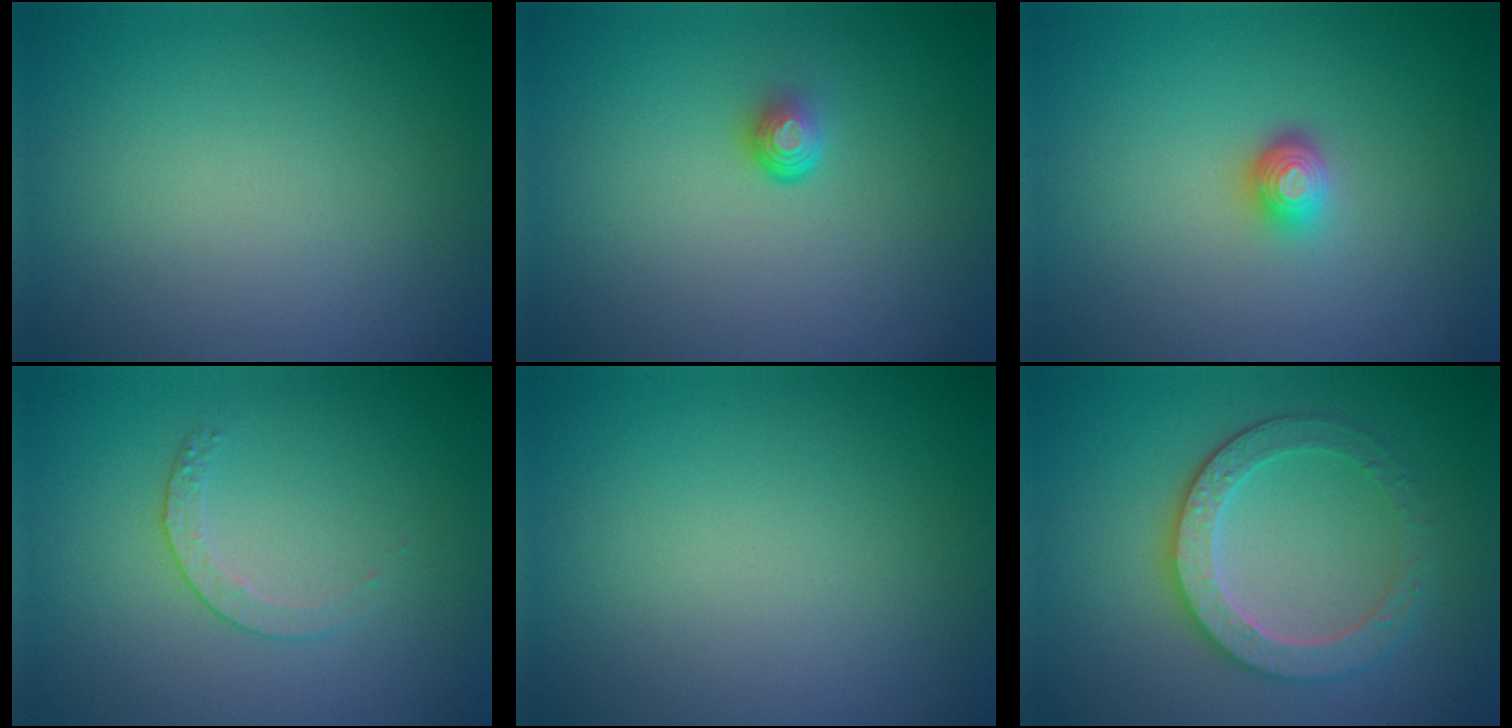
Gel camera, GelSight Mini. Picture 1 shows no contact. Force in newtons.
{"total": 1.7, "press": 1.1, "slide": 1.3}
{"total": 2.0, "press": 1.5, "slide": 1.3}
{"total": 1.5, "press": 0.9, "slide": 1.2}
{"total": 0.0}
{"total": 4.2, "press": 3.8, "slide": 1.8}